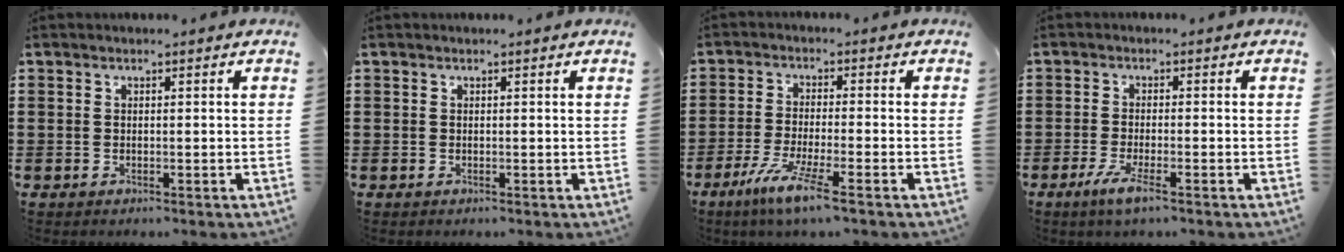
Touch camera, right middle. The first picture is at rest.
{"total": 0.0}
{"total": 6.2, "force": [-4.1, 0.1, 4.7], "torque": [-0.102, -0.015, -0.077]}
{"total": 3.6, "force": [-2.0, 0.3, 3.0], "torque": [-0.070, -0.013, -0.040]}